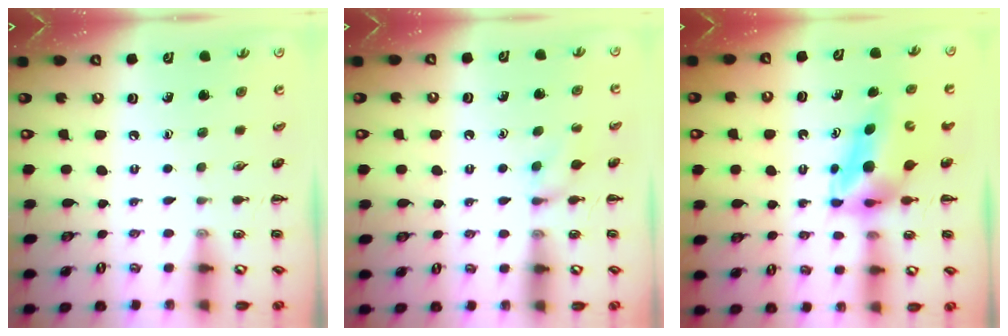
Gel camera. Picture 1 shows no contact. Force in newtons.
{"total": 4.9, "press": 4.6, "slide": 1.7}
{"total": 5.2, "press": 5.1, "slide": 1.0}